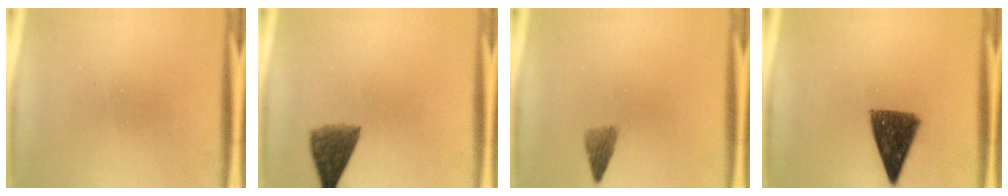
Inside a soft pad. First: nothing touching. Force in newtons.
{"total": 5.5}
{"total": 2.2}
{"total": 9.8}